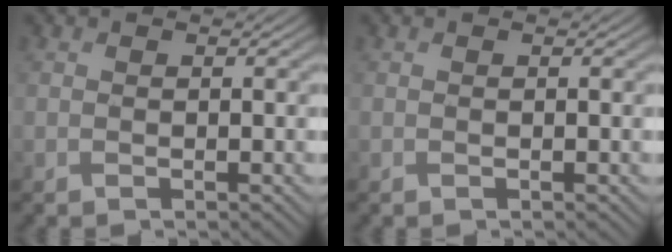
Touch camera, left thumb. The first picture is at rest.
{"total": 0.0}